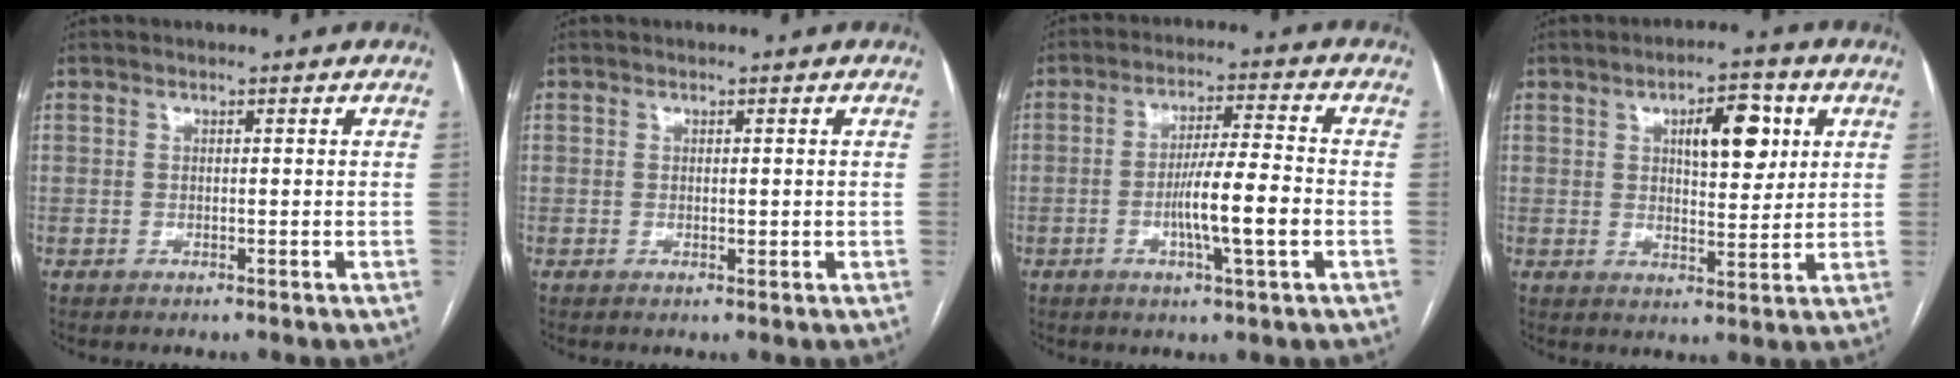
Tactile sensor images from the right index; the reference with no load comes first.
{"total": 0.9, "force": [0.0, 0.5, 0.8], "torque": [-0.011, -0.003, 0.002]}
{"total": 9.2, "force": [-2.3, 0.2, 8.9], "torque": [-0.155, -0.001, -0.043]}
{"total": 8.5, "force": [3.0, 3.1, 7.3], "torque": [-0.108, 0.009, 0.047]}